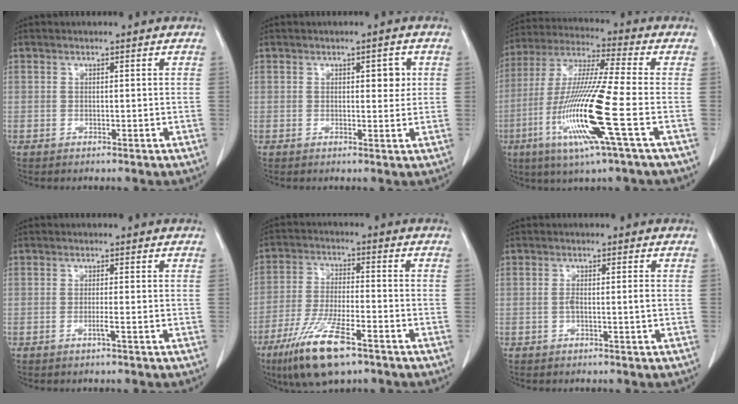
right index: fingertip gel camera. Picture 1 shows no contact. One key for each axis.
{"total": 2.7, "fx": 0.8, "fy": 1.2, "fz": 2.2, "tx": -0.024, "ty": 0.000, "tz": 0.009}
{"total": 16.8, "fx": -5.2, "fy": -0.5, "fz": 16.0, "tx": -0.331, "ty": -0.022, "tz": -0.107}
{"total": 1.2, "fx": -0.6, "fy": -0.3, "fz": 1.0, "tx": -0.018, "ty": -0.001, "tz": -0.012}
{"total": 12.3, "fx": -7.5, "fy": 2.4, "fz": 9.4, "tx": -0.186, "ty": -0.024, "tz": -0.129}
{"total": 1.8, "fx": -0.5, "fy": 0.0, "fz": 1.7, "tx": -0.032, "ty": 0.000, "tz": -0.009}